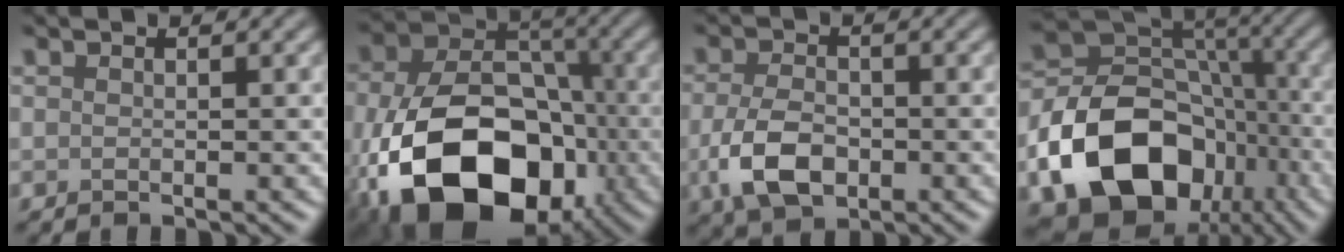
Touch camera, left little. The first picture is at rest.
{"total": 15.9, "force": [-6.2, 10.5, 10.1], "torque": [-0.171, -0.034, -0.104]}
{"total": 5.2, "force": [-1.6, 3.1, 3.8], "torque": [-0.082, -0.008, -0.033]}
{"total": 15.3, "force": [-6.5, 11.0, 8.4], "torque": [-0.163, -0.011, -0.117]}